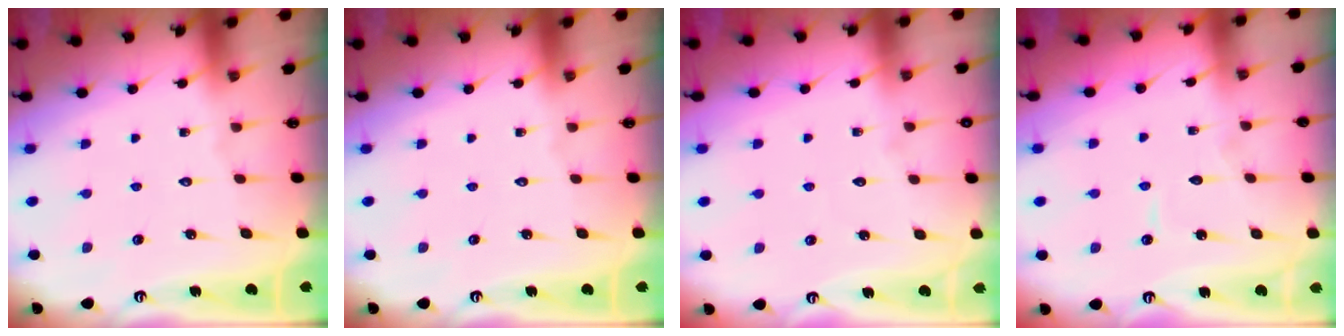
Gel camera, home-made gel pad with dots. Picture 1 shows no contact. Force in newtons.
{"total": 0.0}
{"total": 2.8, "press": 2.8, "slide": 0.3}
{"total": 3.7, "press": 3.7, "slide": 0.3}